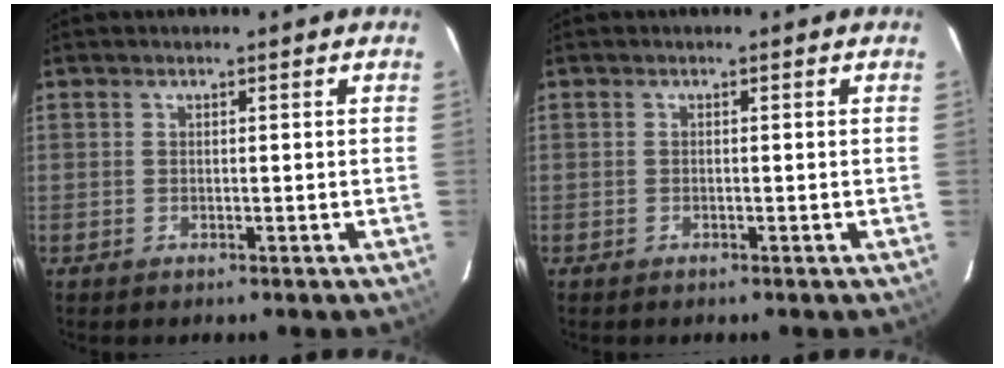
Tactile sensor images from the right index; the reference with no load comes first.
{"total": 0.0}